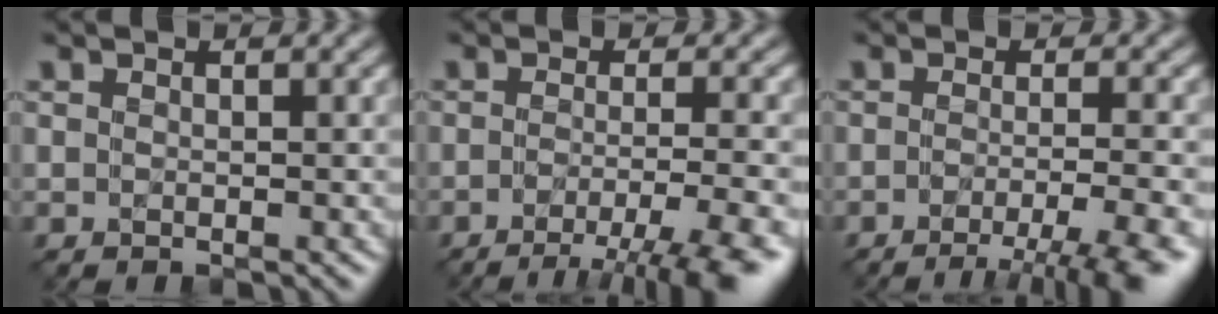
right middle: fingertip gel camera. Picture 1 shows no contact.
{"total": 6.8, "force": [-4.0, 1.2, 5.3], "torque": [-0.071, -0.011, -0.057]}
{"total": 6.1, "force": [-3.6, 1.1, 4.8], "torque": [-0.062, -0.008, -0.049]}